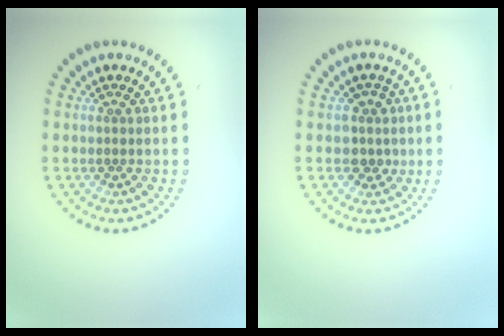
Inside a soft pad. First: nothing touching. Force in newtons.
{"total": 2.0, "press": 1.6, "slide": 1.1}